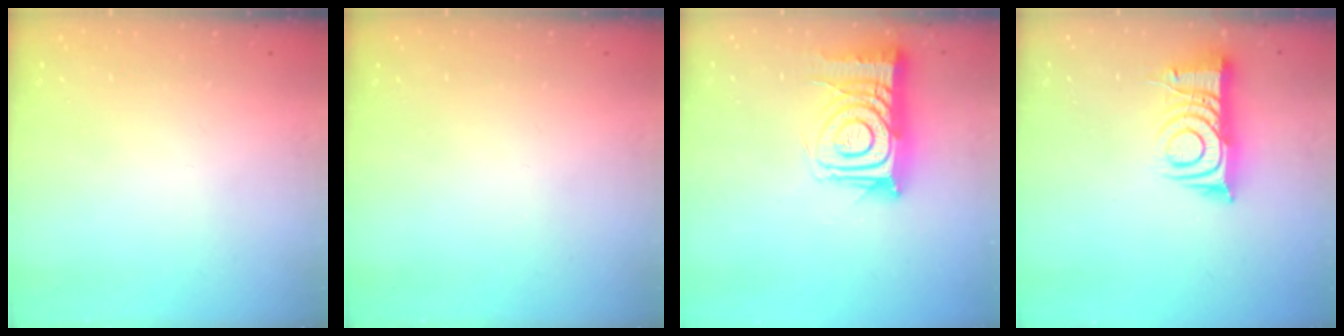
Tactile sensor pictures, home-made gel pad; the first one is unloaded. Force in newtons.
{"total": 0.0}
{"total": 15.4, "press": 15.3, "slide": 1.4}
{"total": 9.9, "press": 9.9, "slide": 1.0}